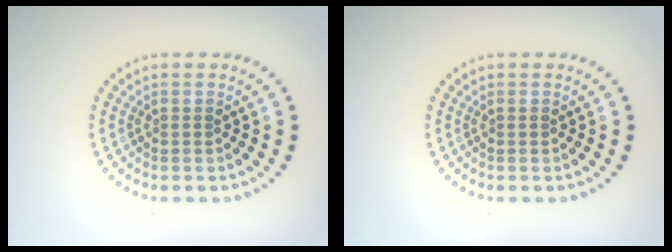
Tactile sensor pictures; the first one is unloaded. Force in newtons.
{"total": 0.0}